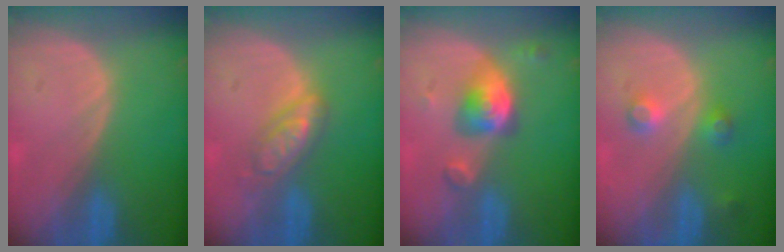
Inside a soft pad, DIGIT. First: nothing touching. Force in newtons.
{"total": 4.9, "press": 4.9, "slide": 0.1}
{"total": 5.4, "press": 5.4, "slide": 0.5}
{"total": 3.5, "press": 3.3, "slide": 1.4}